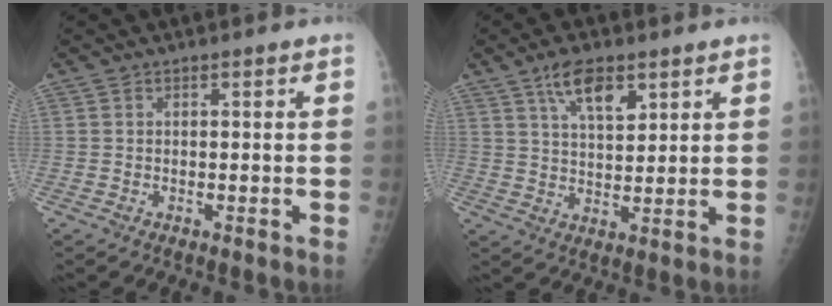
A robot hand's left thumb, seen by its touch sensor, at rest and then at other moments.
{"total": 7.8, "force": [4.4, 3.3, 5.4], "torque": [-0.078, -0.022, 0.080]}